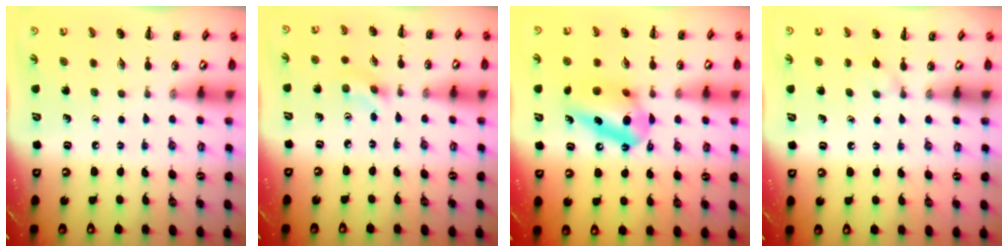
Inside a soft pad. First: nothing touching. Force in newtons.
{"total": 1.6, "press": 1.5, "slide": 0.5}
{"total": 11.5, "press": 11.4, "slide": 1.6}
{"total": 1.9, "press": 1.7, "slide": 0.9}